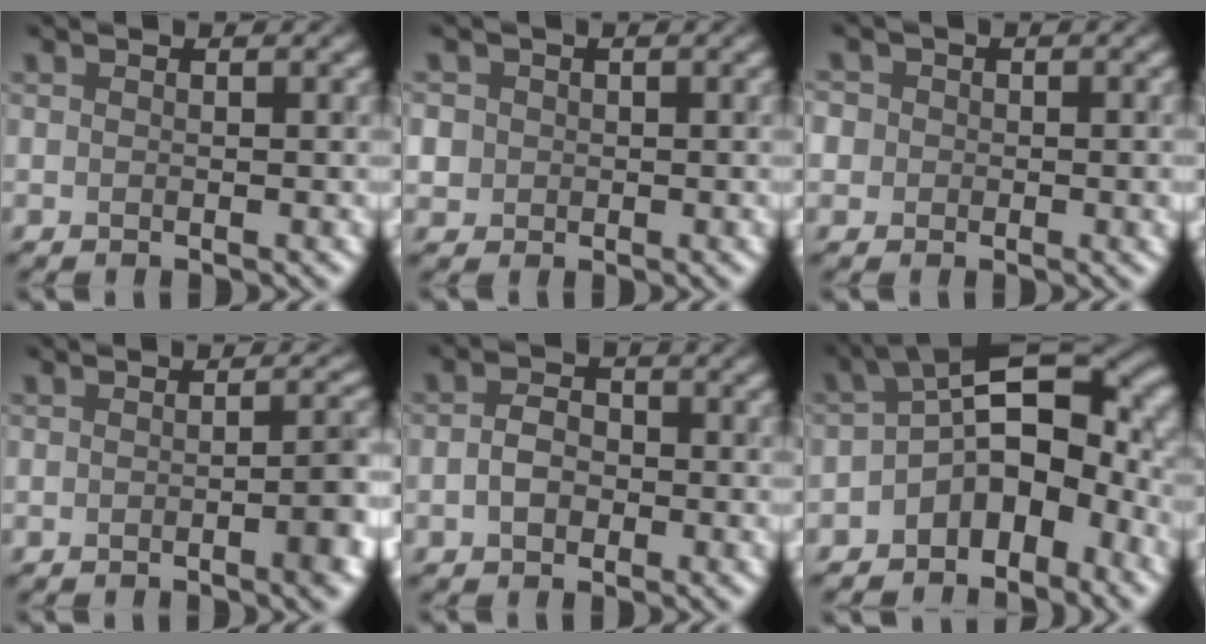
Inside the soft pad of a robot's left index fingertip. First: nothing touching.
{"total": 3.3, "force": [0.3, 3.1, 1.0], "torque": [-0.016, 0.018, -0.007]}
{"total": 5.2, "force": [0.8, 4.5, 2.4], "torque": [-0.022, 0.026, -0.025]}
{"total": 3.6, "force": [-1.3, 0.9, 3.2], "torque": [-0.039, 0.002, -0.020]}
{"total": 2.4, "force": [-0.6, 1.8, 1.5], "torque": [-0.029, 0.001, -0.017]}
{"total": 9.3, "force": [-2.5, 5.4, 7.2], "torque": [-0.091, 0.010, -0.051]}